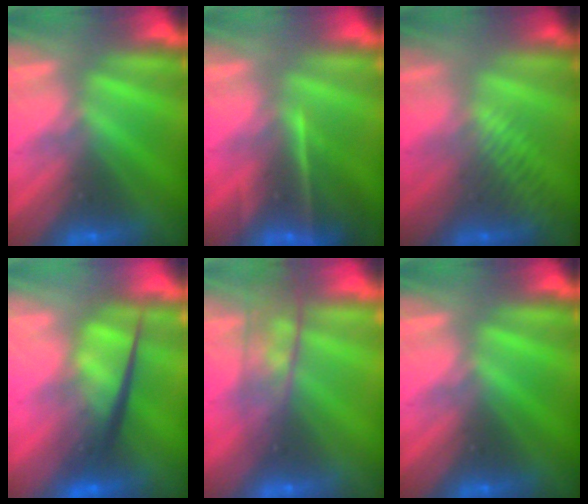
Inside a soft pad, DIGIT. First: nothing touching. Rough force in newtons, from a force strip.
{"total": 7.6}
{"total": 3.0}
{"total": 5.6}
{"total": 5.8}
{"total": 0.0}